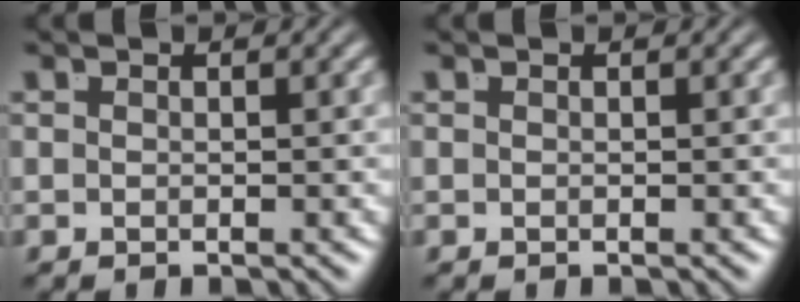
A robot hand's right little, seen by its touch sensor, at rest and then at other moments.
{"total": 0.0}